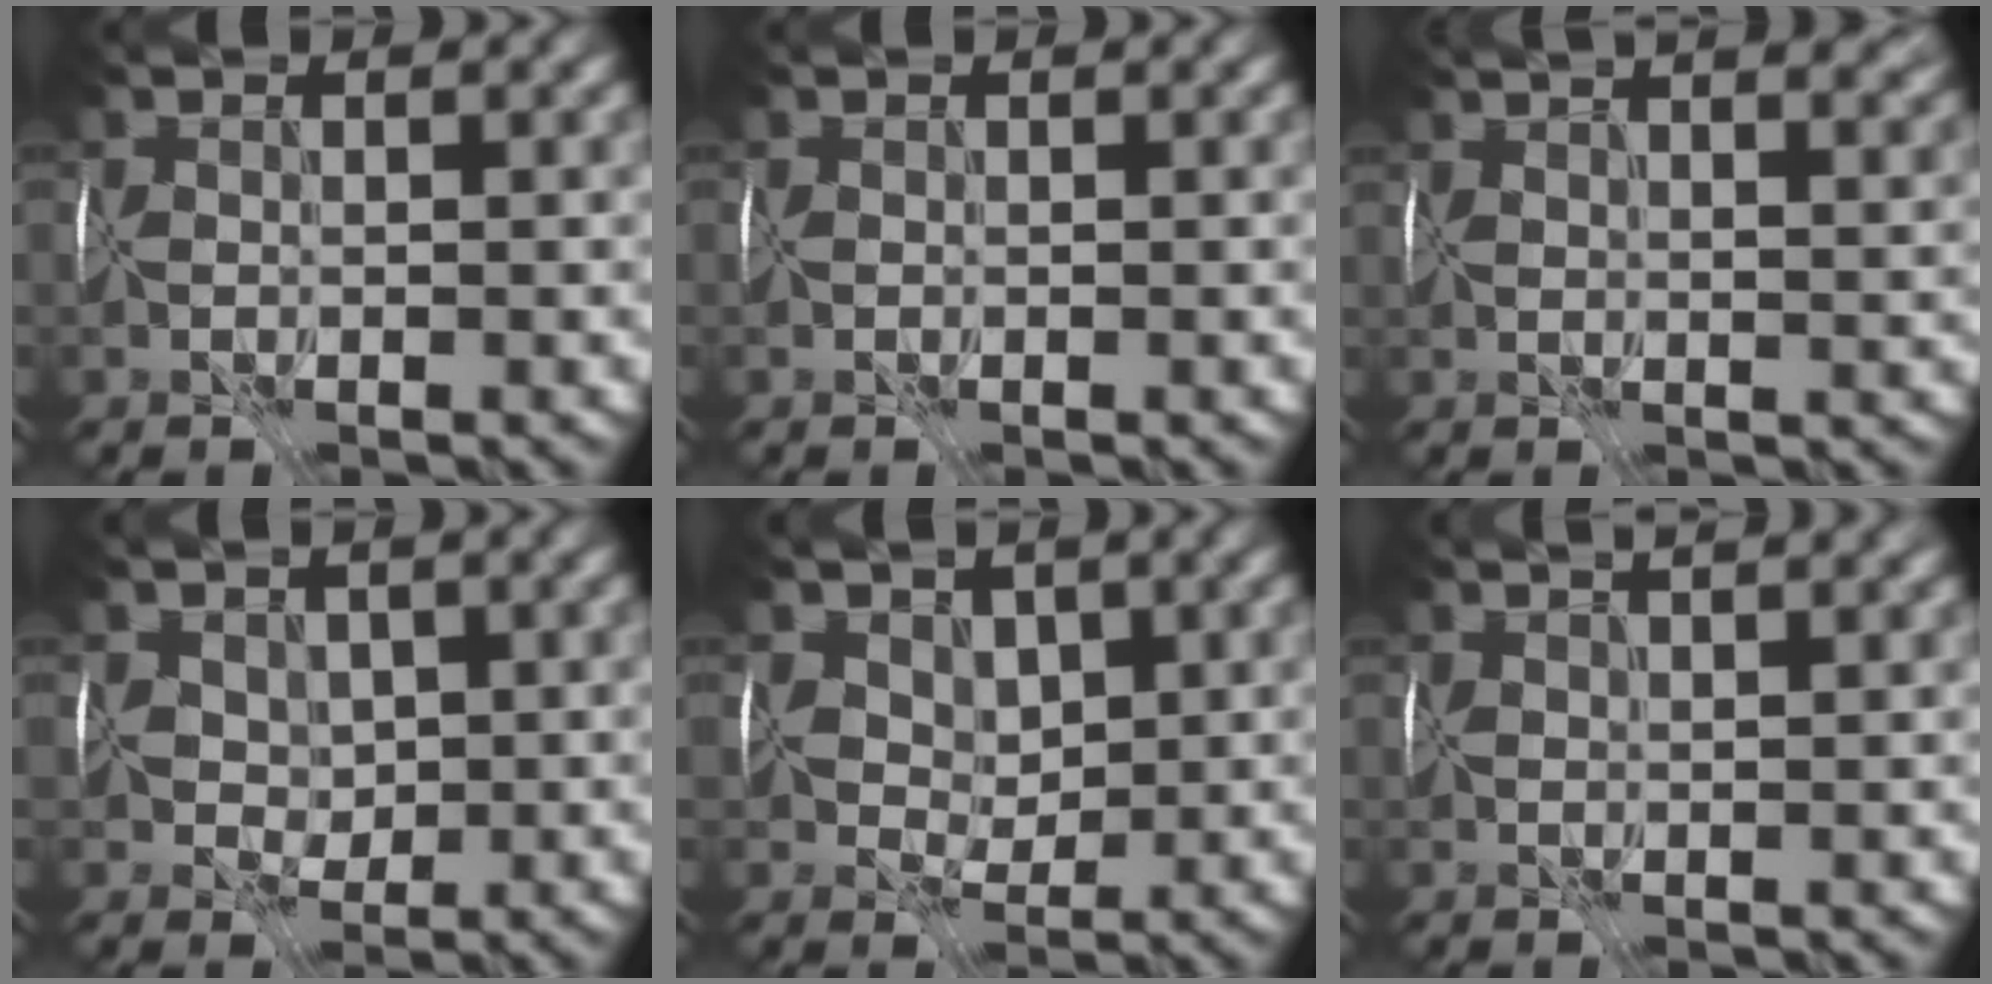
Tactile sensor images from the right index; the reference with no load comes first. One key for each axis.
{"total": 0.0}
{"total": 10.4, "fx": 6.8, "fy": 4.1, "fz": 6.8, "tx": -0.098, "ty": 0.059, "tz": 0.089}
{"total": 3.7, "fx": 1.9, "fy": 2.8, "fz": 1.5, "tx": -0.016, "ty": 0.021, "tz": 0.033}
{"total": 4.1, "fx": 3.0, "fy": 2.5, "fz": 1.5, "tx": -0.021, "ty": 0.014, "tz": 0.055}
{"total": 4.8, "fx": 3.5, "fy": 1.3, "fz": 3.0, "tx": -0.047, "ty": 0.034, "tz": 0.058}